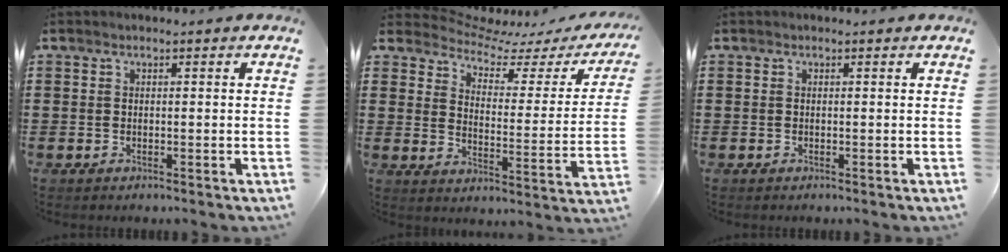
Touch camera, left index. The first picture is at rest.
{"total": 5.0, "force": [4.4, 1.8, 1.5], "torque": [-0.052, -0.031, 0.071]}
{"total": 0.0}